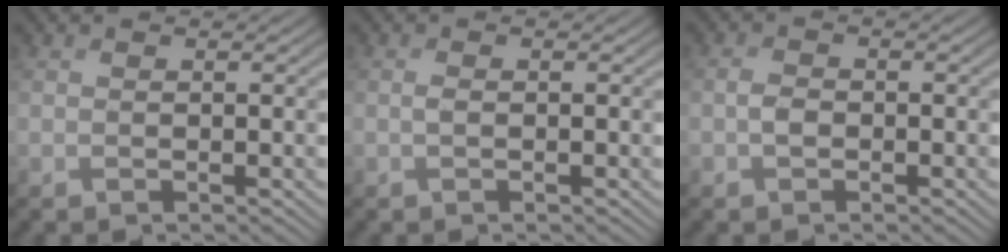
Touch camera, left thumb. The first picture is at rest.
{"total": 0.7, "force": [-0.1, 0.2, 0.7], "torque": [-0.017, -0.001, -0.003]}
{"total": 1.6, "force": [-0.6, 1.0, 1.0], "torque": [-0.022, 0.003, -0.016]}